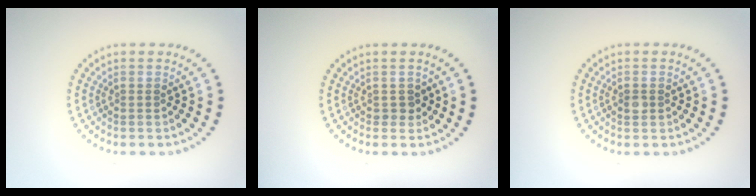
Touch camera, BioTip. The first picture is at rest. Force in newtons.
{"total": 1.1, "press": 1.1, "slide": 0.3}
{"total": 0.9, "press": 0.9, "slide": 0.2}